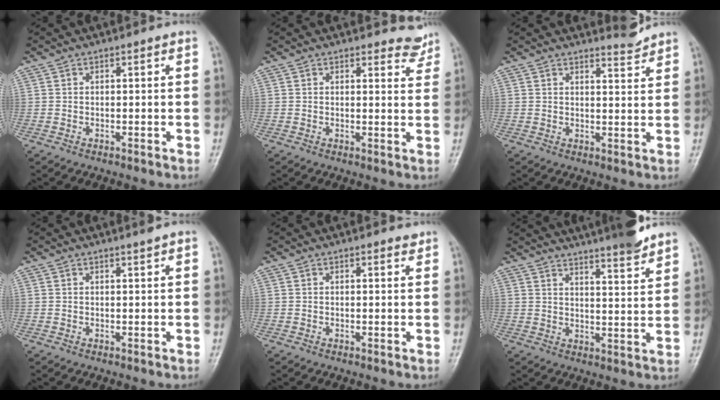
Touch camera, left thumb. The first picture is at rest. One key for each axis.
{"total": 3.3, "fx": 3.1, "fy": 1.1, "fz": 0.1, "tx": 0.022, "ty": -0.028, "tz": 0.024}
{"total": 2.8, "fx": 2.8, "fy": 0.0, "fz": 0.2, "tx": 0.003, "ty": -0.034, "tz": 0.044}
{"total": 1.2, "fx": 0.9, "fy": -0.1, "fz": 0.7, "tx": -0.009, "ty": -0.005, "tz": 0.014}
{"total": 0.9, "fx": 0.7, "fy": 0.3, "fz": 0.3, "tx": -0.003, "ty": -0.005, "tz": 0.010}
{"total": 13.6, "fx": 11.8, "fy": 1.6, "fz": 6.7, "tx": -0.083, "ty": -0.056, "tz": 0.161}